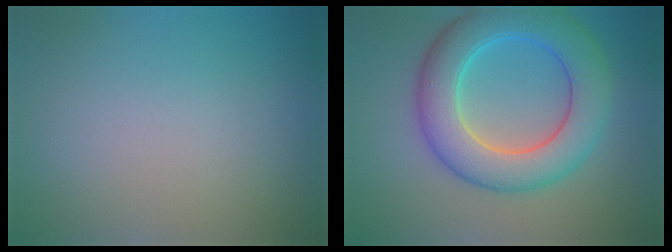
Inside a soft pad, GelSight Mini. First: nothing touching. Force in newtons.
{"total": 8.3, "press": 8.3, "slide": 0.3}